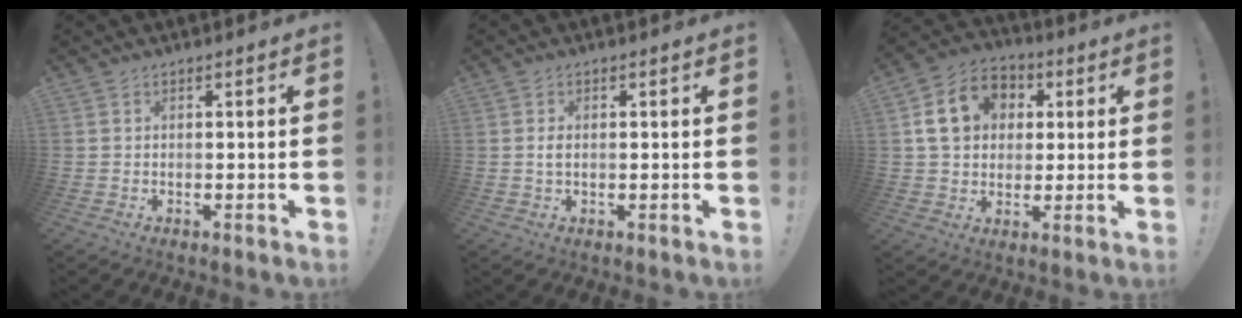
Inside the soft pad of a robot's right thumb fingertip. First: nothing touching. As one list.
[{"total": 1.6, "force": [-0.1, 0.9, 1.3], "torque": [-0.026, 0.003, -0.003]}, {"total": 14.6, "force": [3.9, 11.7, 7.7], "torque": [-0.114, 0.005, 0.084]}]